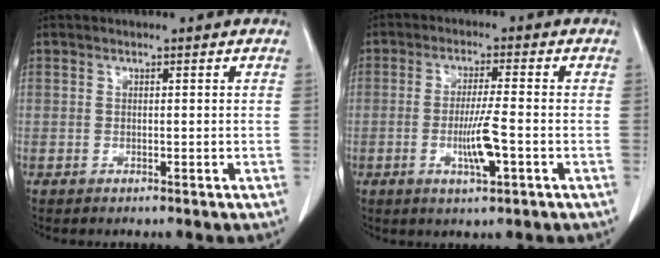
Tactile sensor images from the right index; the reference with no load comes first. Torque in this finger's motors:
{"motor_torque": [0.27, -0.03, 0.13, 0.08]}